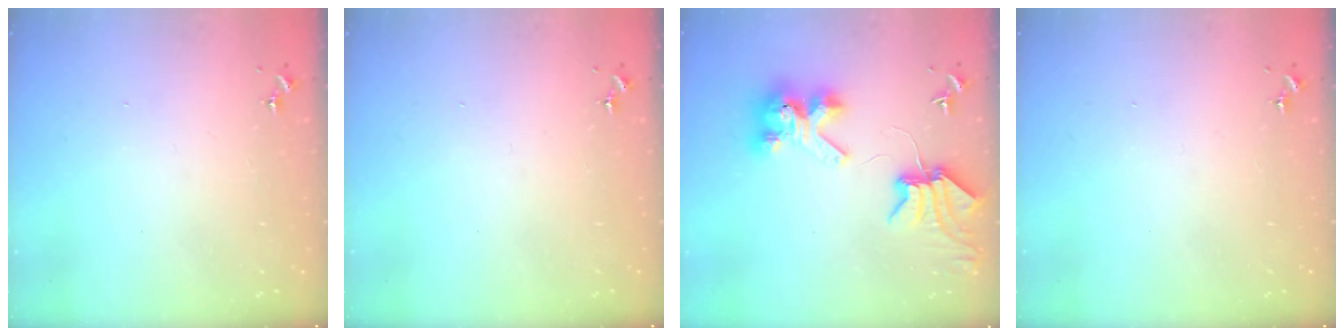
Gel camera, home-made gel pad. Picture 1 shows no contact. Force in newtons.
{"total": 0.0}
{"total": 8.1, "press": 8.0, "slide": 1.1}
{"total": 0.0}